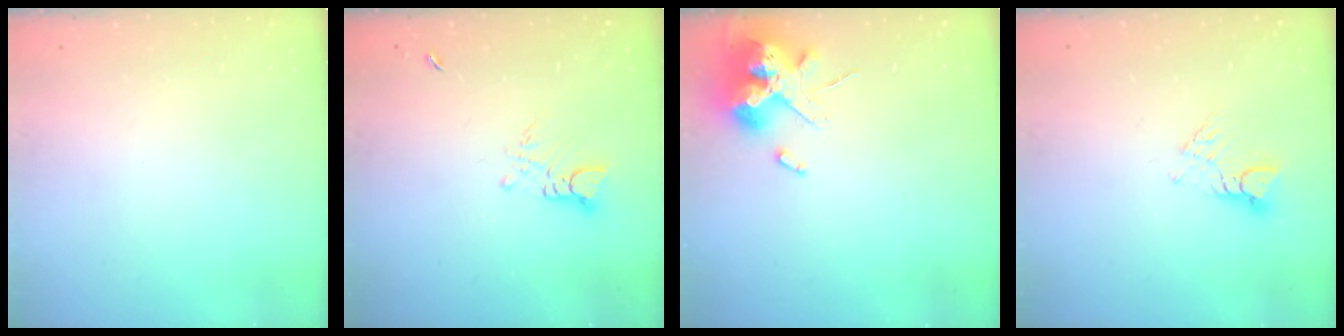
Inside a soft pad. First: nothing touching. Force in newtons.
{"total": 3.0, "press": 2.9, "slide": 0.3}
{"total": 13.6, "press": 13.4, "slide": 2.2}
{"total": 6.7, "press": 6.6, "slide": 0.5}